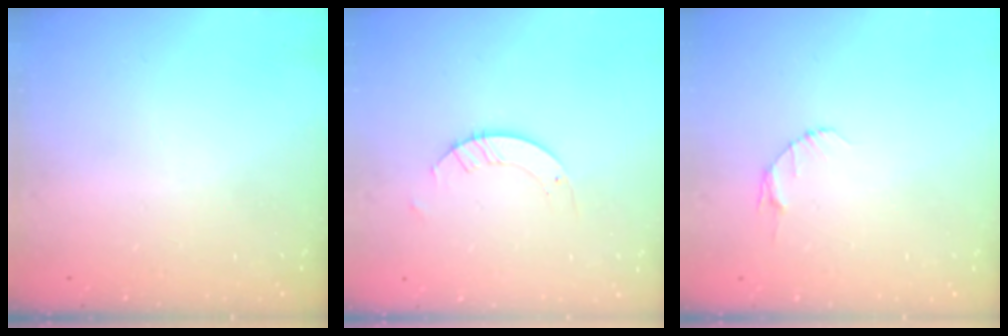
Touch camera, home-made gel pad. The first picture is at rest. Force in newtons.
{"total": 3.7, "press": 3.7, "slide": 0.2}
{"total": 4.0, "press": 4.0, "slide": 0.6}